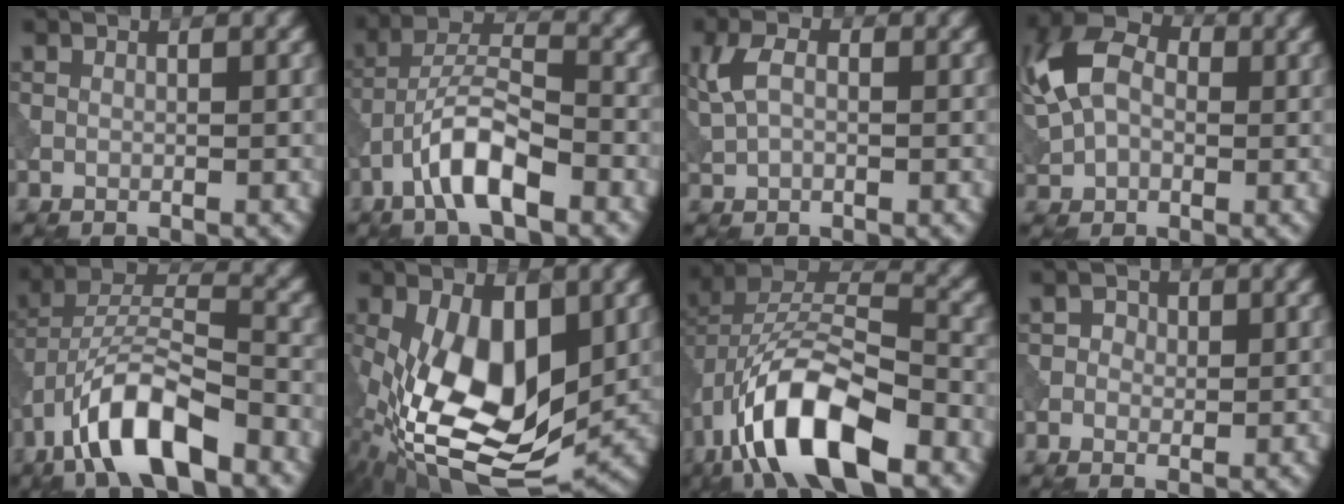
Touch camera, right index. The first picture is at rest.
{"total": 6.4, "force": [-3.5, 2.0, 5.0], "torque": [-0.087, 0.015, -0.068]}
{"total": 3.6, "force": [0.8, 2.1, 2.8], "torque": [-0.068, 0.008, 0.013]}
{"total": 8.6, "force": [1.5, 5.6, 6.3], "torque": [-0.139, 0.022, 0.012]}
{"total": 9.6, "force": [-5.6, 3.4, 7.1], "torque": [-0.122, 0.017, -0.104]}
{"total": 12.7, "force": [-1.2, 6.8, 10.7], "torque": [-0.202, -0.016, -0.022]}
{"total": 12.1, "force": [-5.8, 5.3, 9.3], "torque": [-0.171, 0.009, -0.108]}
{"total": 1.5, "force": [0.2, 1.3, 0.7], "torque": [-0.002, -0.003, -0.002]}